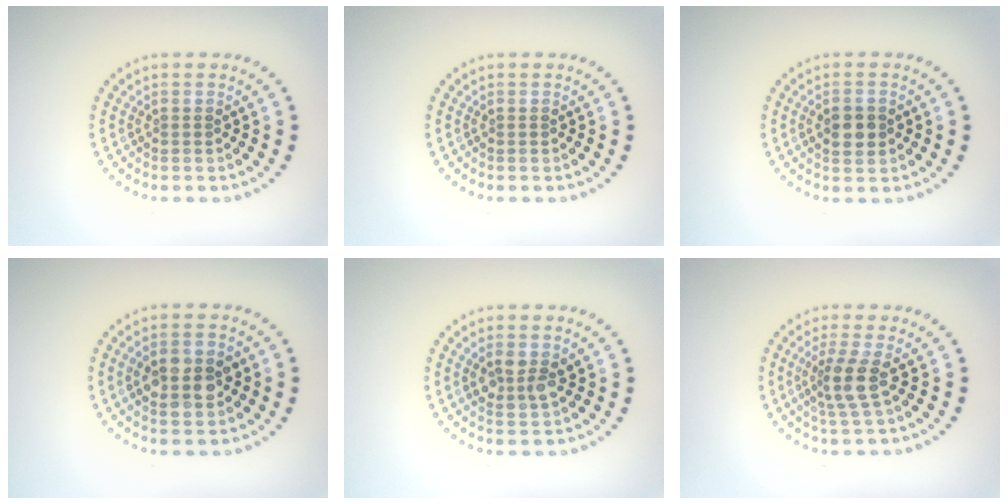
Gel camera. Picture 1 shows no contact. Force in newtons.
{"total": 0.0}
{"total": 2.9, "press": 2.9, "slide": 0.1}
{"total": 4.3, "press": 4.3, "slide": 0.1}
{"total": 2.4, "press": 2.4, "slide": 0.6}
{"total": 2.8, "press": 2.3, "slide": 1.7}